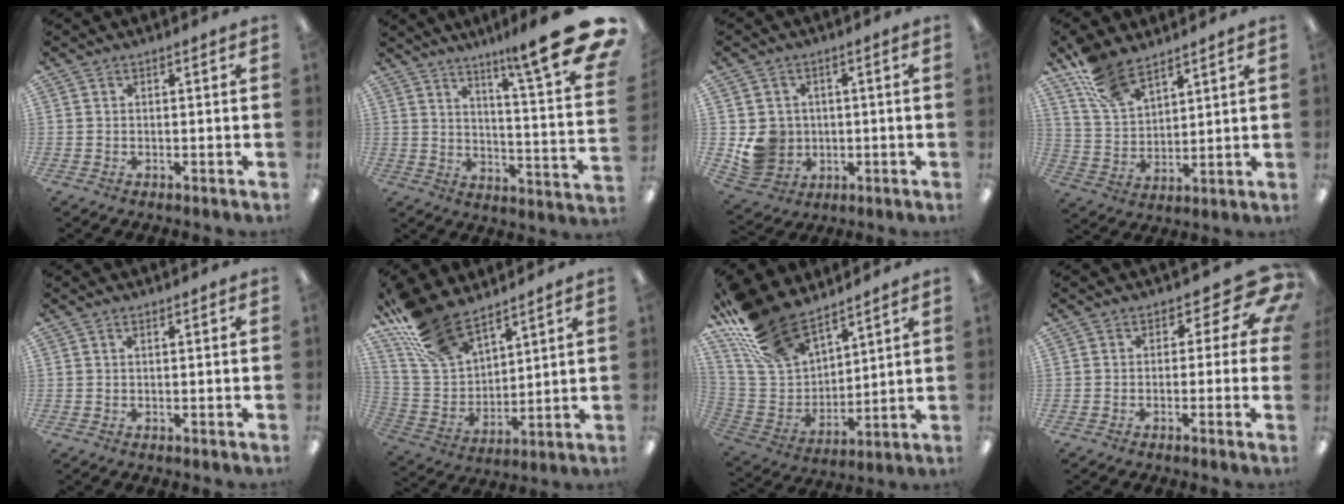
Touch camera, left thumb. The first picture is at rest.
{"total": 16.6, "force": [11.4, 1.0, 12.1], "torque": [-0.172, -0.103, 0.172]}
{"total": 7.9, "force": [0.1, 7.6, 1.9], "torque": [-0.042, 0.006, 0.013]}
{"total": 11.9, "force": [9.1, 5.4, 5.4], "torque": [-0.115, -0.035, 0.176]}
{"total": 0.9, "force": [0.4, 0.5, 0.6], "torque": [-0.005, -0.001, 0.006]}
{"total": 16.8, "force": [13.3, 7.7, 6.9], "torque": [-0.161, -0.067, 0.251]}
{"total": 18.2, "force": [14.4, 8.4, 7.2], "torque": [-0.172, -0.081, 0.273]}
{"total": 8.4, "force": [3.5, 4.4, 6.2], "torque": [-0.078, -0.026, 0.061]}